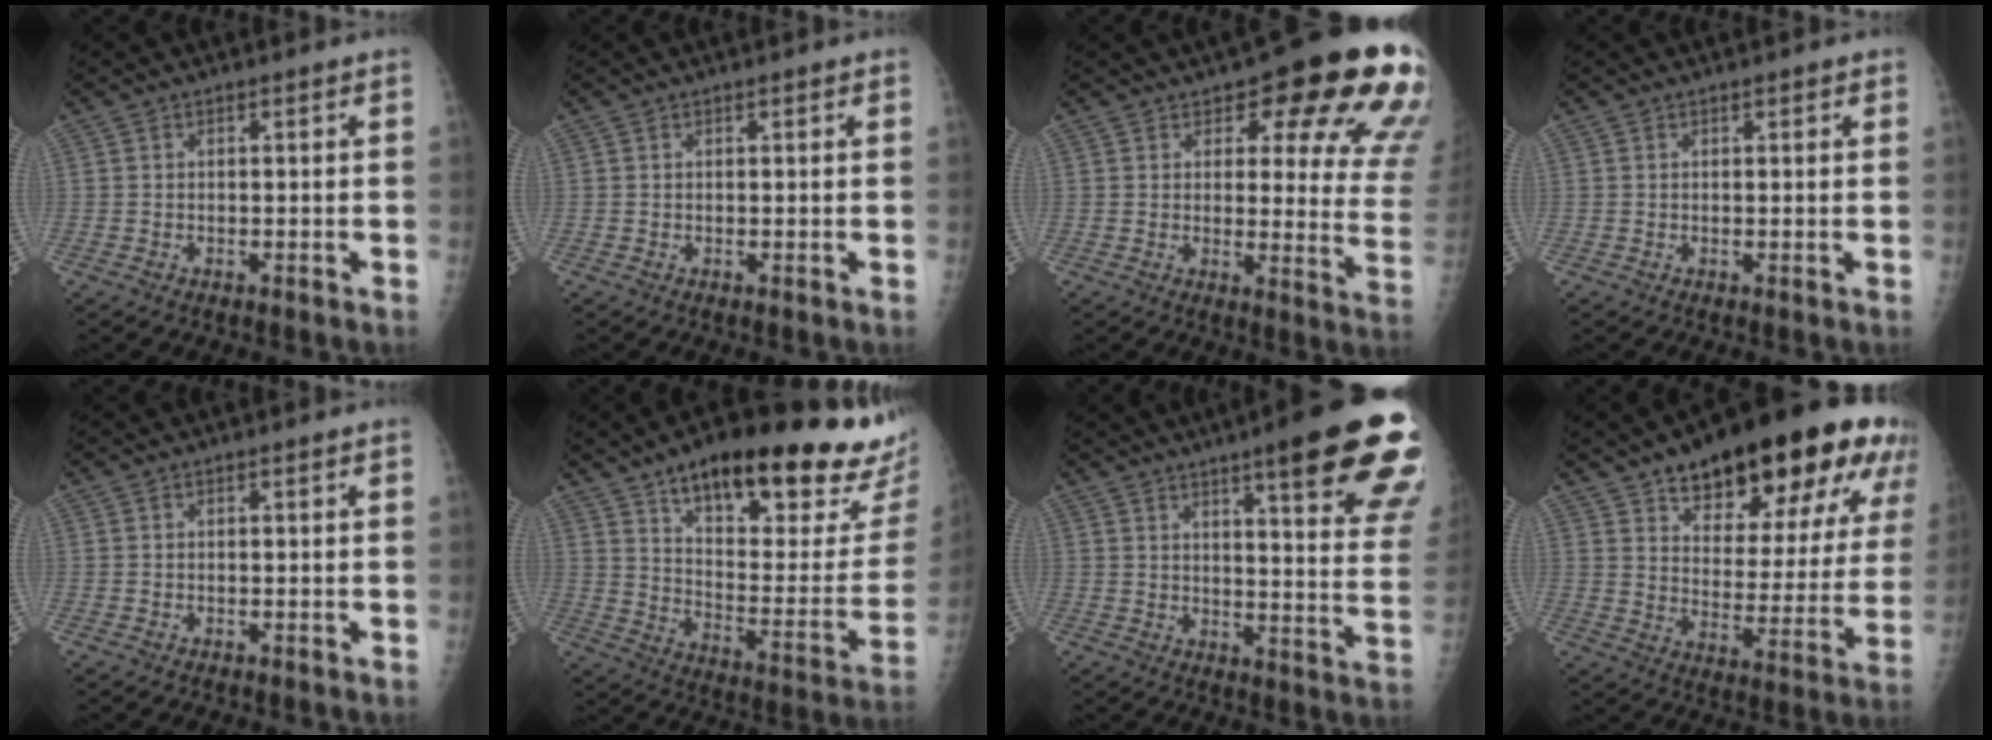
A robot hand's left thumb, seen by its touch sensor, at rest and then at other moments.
{"total": 0.6, "force": [0.4, 0.2, 0.4], "torque": [-0.004, -0.001, 0.004]}
{"total": 20.7, "force": [11.4, 7.1, 15.7], "torque": [-0.150, -0.050, 0.128]}
{"total": 1.1, "force": [0.7, 0.5, 0.7], "torque": [-0.004, -0.001, 0.006]}
{"total": 0.0}
{"total": 32.0, "force": [20.2, 9.7, 22.8], "torque": [-0.281, -0.056, 0.294]}
{"total": 23.0, "force": [14.1, 3.6, 17.8], "torque": [-0.193, -0.051, 0.176]}
{"total": 28.0, "force": [17.3, 10.6, 19.2], "torque": [-0.235, -0.047, 0.248]}